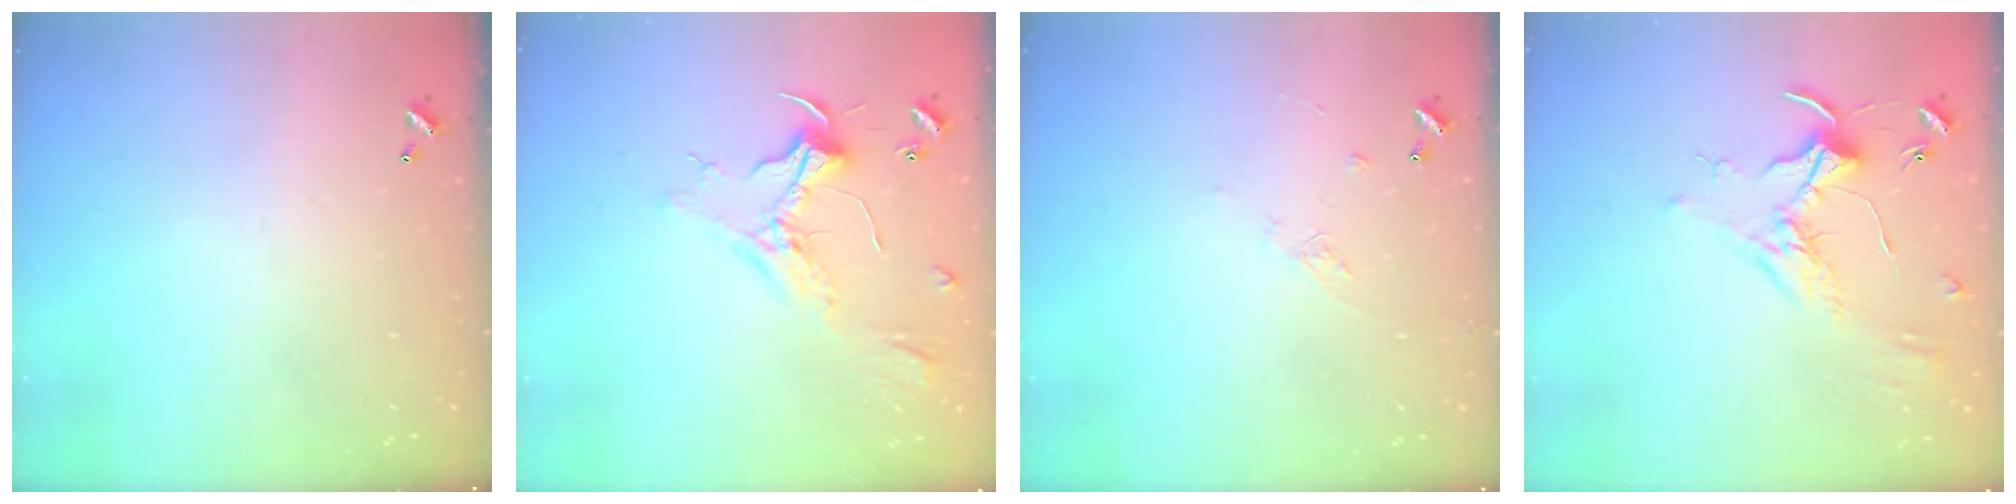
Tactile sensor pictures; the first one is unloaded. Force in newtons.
{"total": 2.3, "press": 2.2, "slide": 0.8}
{"total": 6.5, "press": 6.4, "slide": 0.9}
{"total": 1.8, "press": 1.8, "slide": 0.4}